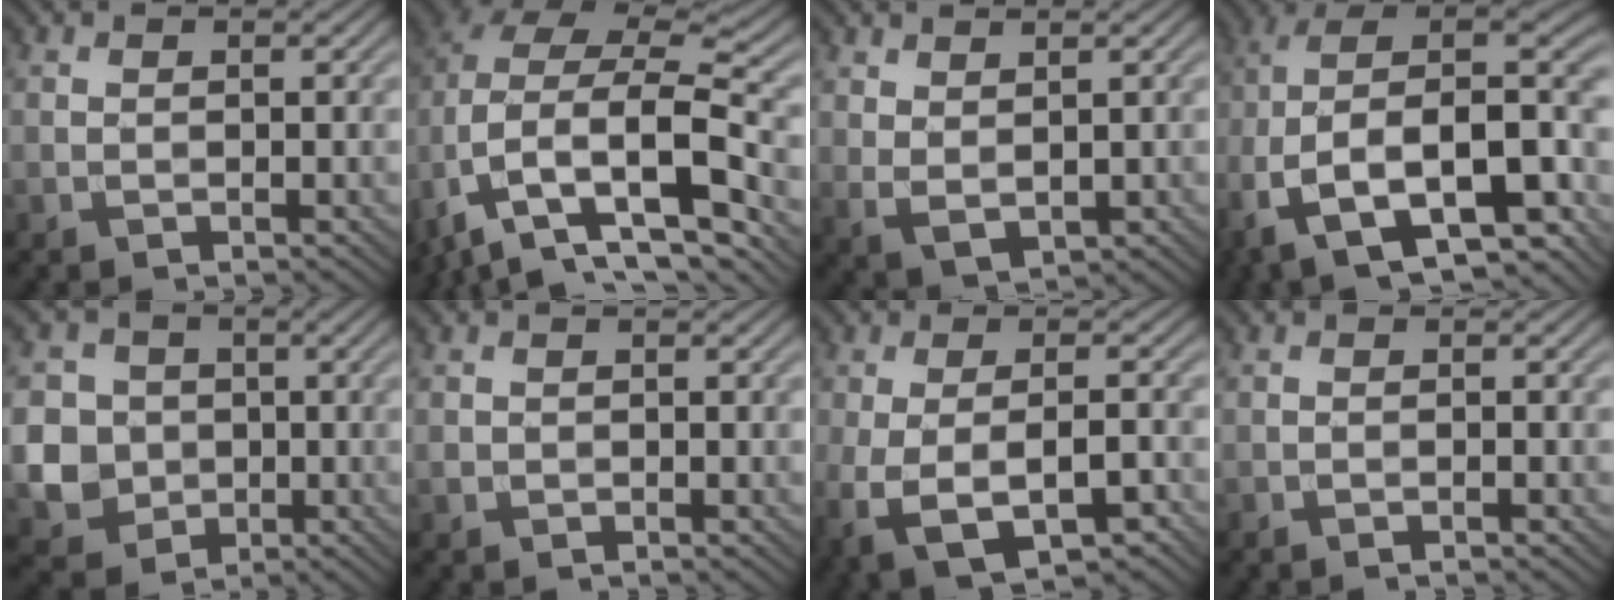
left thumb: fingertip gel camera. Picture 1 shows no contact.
{"total": 13.6, "force": [-6.8, 7.6, 8.9], "torque": [-0.192, -0.036, -0.080]}
{"total": 2.6, "force": [1.4, 1.3, 1.8], "torque": [-0.043, -0.006, 0.035]}
{"total": 19.7, "force": [-4.8, 12.0, 14.8], "torque": [-0.280, -0.021, -0.062]}
{"total": 9.0, "force": [-0.8, 8.5, 2.7], "torque": [-0.099, -0.012, -0.036]}
{"total": 0.7, "force": [-0.3, 0.6, 0.1], "torque": [-0.001, -0.003, -0.007]}
{"total": 9.0, "force": [-3.9, 3.9, 7.1], "torque": [-0.151, -0.024, -0.061]}
{"total": 0.8, "force": [-0.6, 0.0, 0.5], "torque": [-0.009, 0.001, -0.012]}